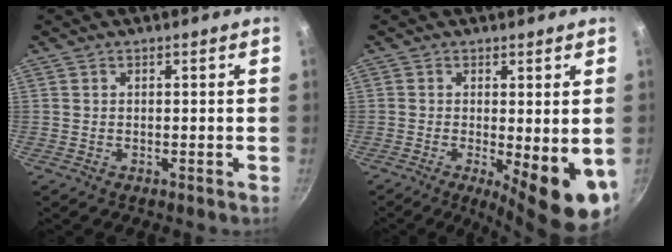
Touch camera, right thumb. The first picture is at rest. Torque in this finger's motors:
{"motor_torque": [-0.70, 1.05, 0.11, -0.26, 0.12]}